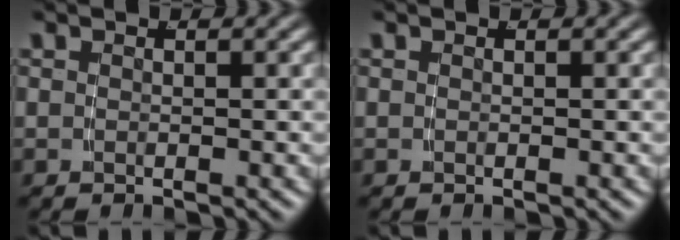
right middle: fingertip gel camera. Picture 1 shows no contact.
{"total": 0.0}